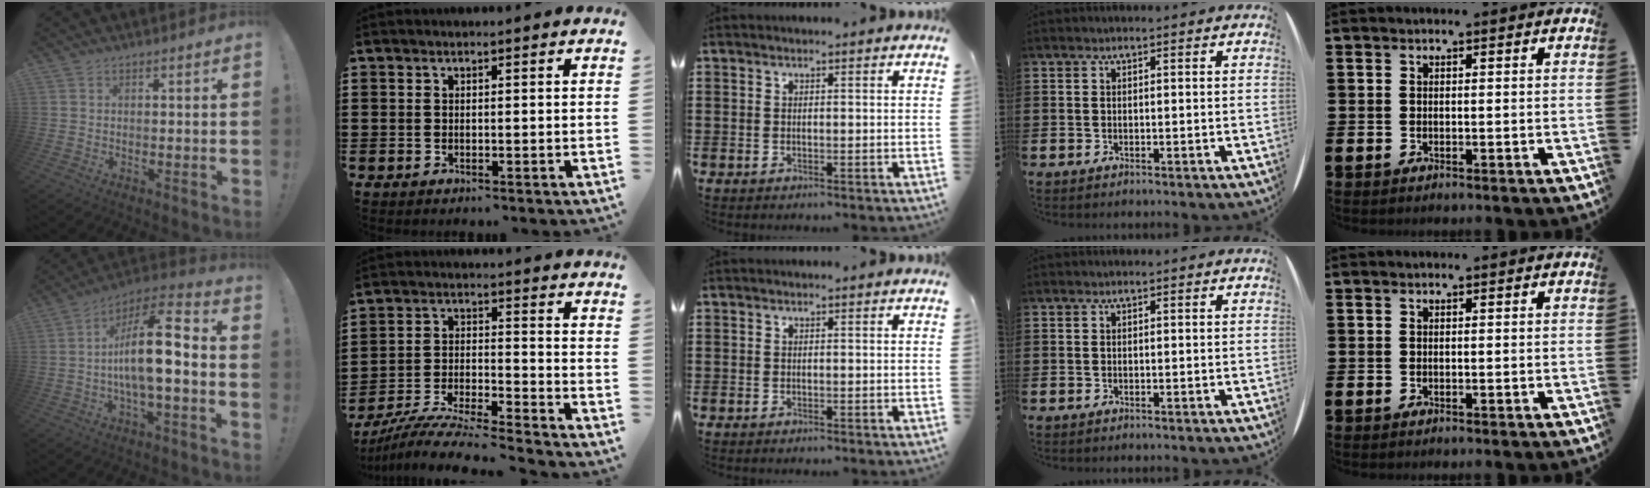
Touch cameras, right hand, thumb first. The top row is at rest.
{"thumb": {"total": 17.5, "force": [-1.6, 5.6, 16.5], "torque": [-0.268, 0.014, -0.032]}, "index": {"total": 7.9, "force": [-7.6, -0.4, 2.3], "torque": [-0.053, -0.006, -0.152]}}